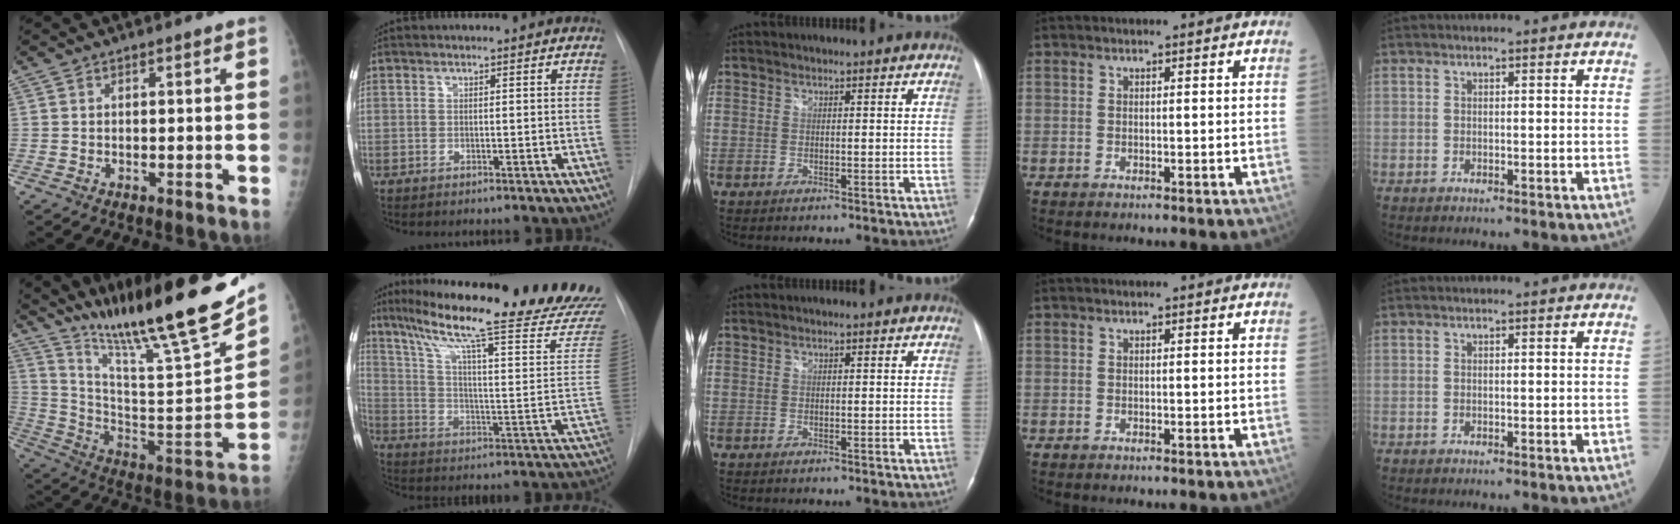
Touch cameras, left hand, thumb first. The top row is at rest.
{"thumb": {"total": 27.3, "force": [21.3, 2.1, 16.9], "torque": [-0.259, -0.113, 0.351]}, "index": {"total": 29.8, "force": [24.4, 0.9, 17.2], "torque": [-0.257, -0.072, 0.324]}}